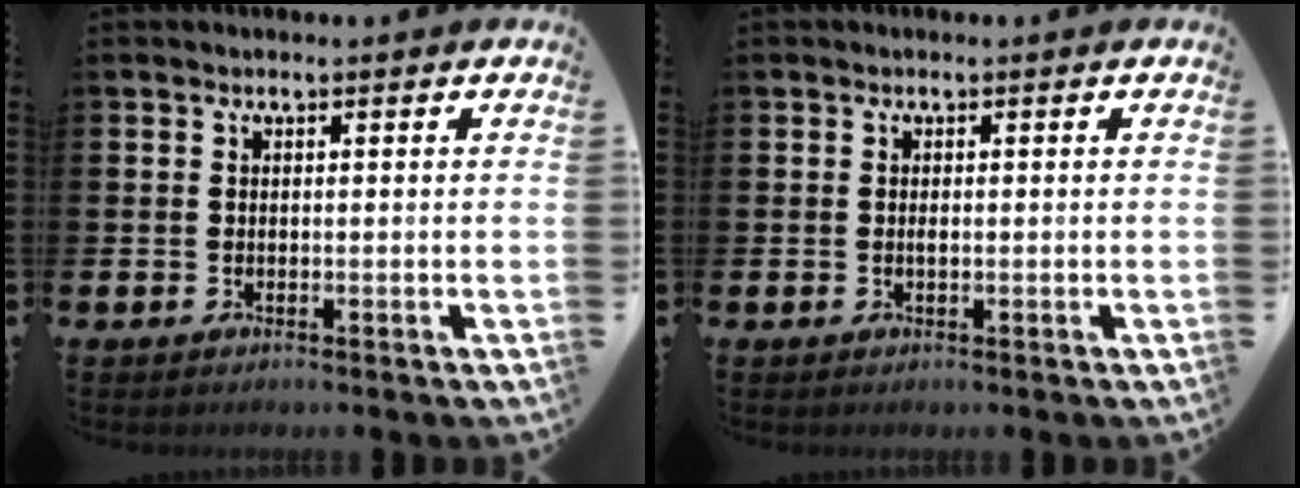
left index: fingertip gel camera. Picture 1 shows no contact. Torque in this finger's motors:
{"motor_torque": [0.09, 0.13, 0.00, 0.02]}